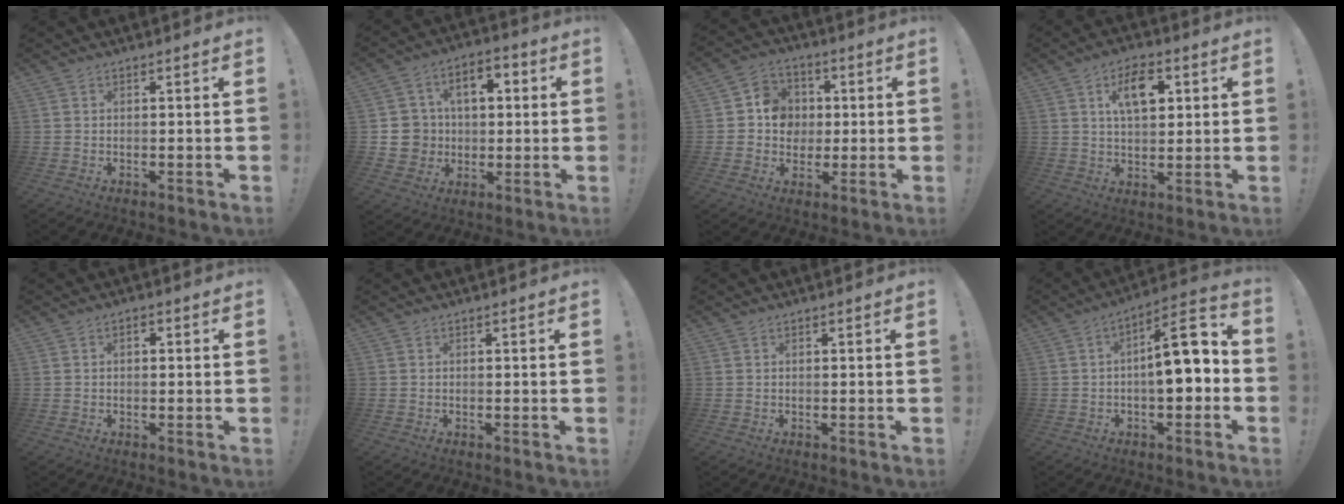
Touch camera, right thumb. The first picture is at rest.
{"total": 11.0, "force": [0.4, 10.3, 3.9], "torque": [-0.053, 0.009, 0.017]}
{"total": 10.3, "force": [0.1, 9.7, 3.6], "torque": [-0.051, 0.007, 0.010]}
{"total": 10.7, "force": [4.0, 6.1, 7.8], "torque": [-0.112, 0.000, 0.067]}
{"total": 1.2, "force": [-0.3, 0.9, 0.8], "torque": [-0.010, 0.004, -0.007]}
{"total": 0.0}
{"total": 0.0}
{"total": 13.7, "force": [0.4, 5.2, 12.7], "torque": [-0.168, 0.001, 0.002]}